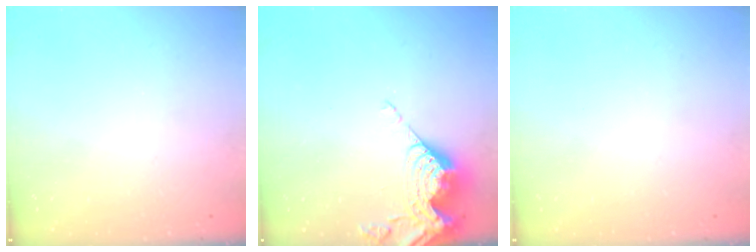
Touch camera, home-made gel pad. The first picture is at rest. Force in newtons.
{"total": 12.6, "press": 12.5, "slide": 1.2}
{"total": 0.0}